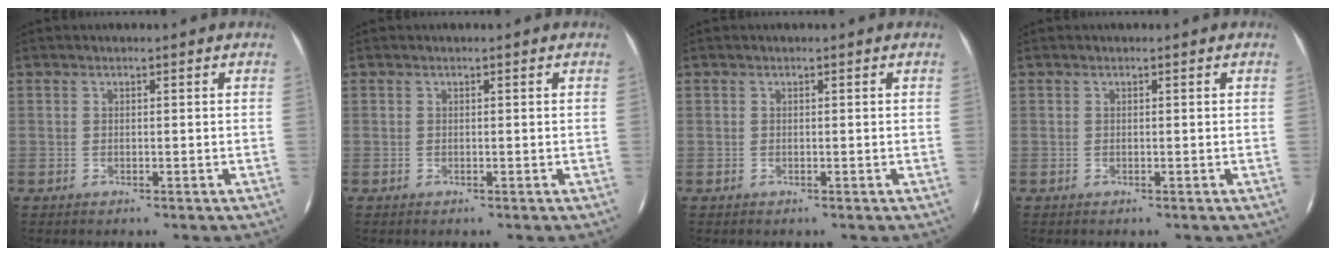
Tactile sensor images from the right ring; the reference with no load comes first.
{"total": 0.0}
{"total": 0.0}
{"total": 0.0}